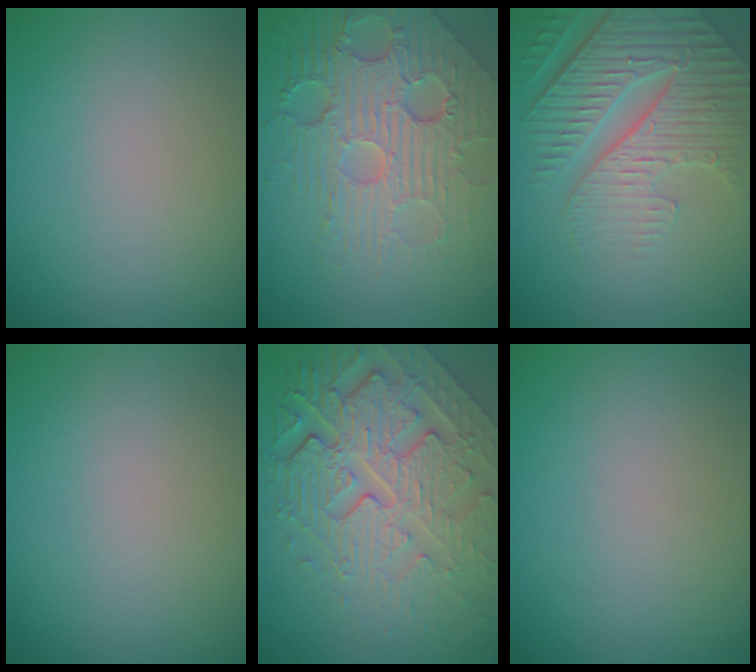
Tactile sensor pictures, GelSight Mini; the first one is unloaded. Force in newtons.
{"total": 6.1, "press": 4.9, "slide": 3.7}
{"total": 7.0, "press": 5.4, "slide": 4.5}
{"total": 0.0}
{"total": 7.3, "press": 5.8, "slide": 4.5}
{"total": 0.0}